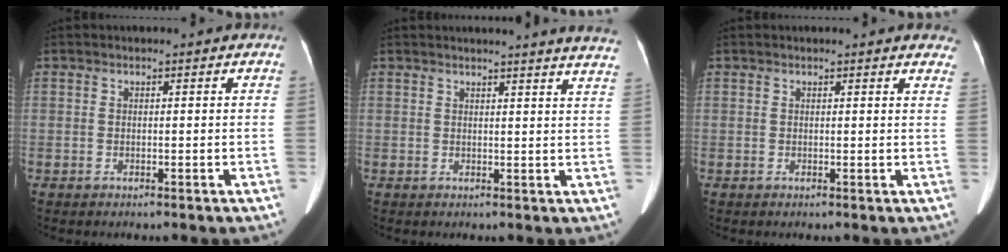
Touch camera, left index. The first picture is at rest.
{"total": 13.8, "force": [13.2, -0.3, 4.2], "torque": [-0.049, -0.051, 0.130]}
{"total": 8.5, "force": [7.8, 2.4, 2.3], "torque": [-0.002, 0.002, 0.061]}